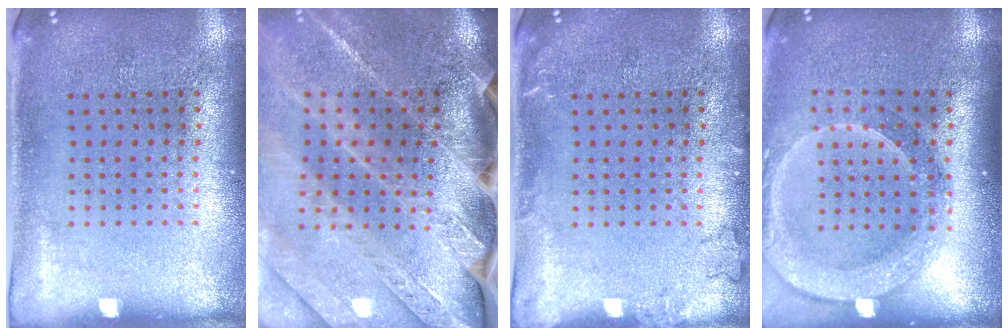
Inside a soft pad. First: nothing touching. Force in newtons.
{"total": 4.0, "press": 3.4, "slide": 2.2}
{"total": 1.2, "press": 1.2, "slide": 0.3}
{"total": 2.4, "press": 1.9, "slide": 1.4}